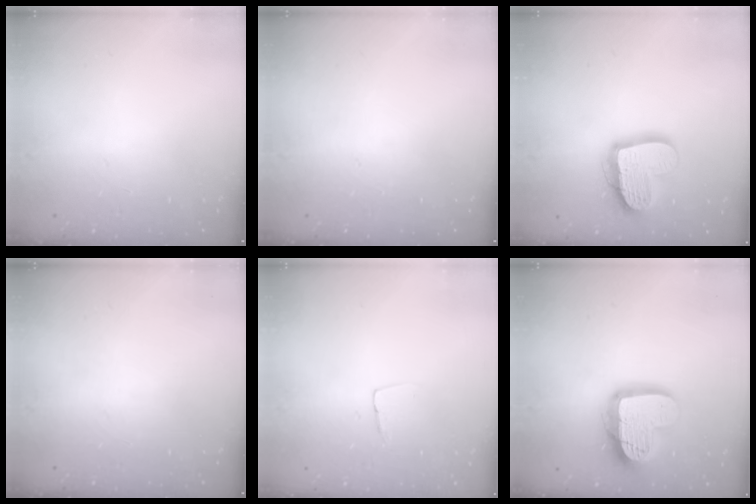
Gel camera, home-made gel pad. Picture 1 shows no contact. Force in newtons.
{"total": 0.0}
{"total": 16.9, "press": 16.8, "slide": 1.6}
{"total": 0.0}
{"total": 3.2, "press": 3.2, "slide": 0.2}
{"total": 16.5, "press": 16.4, "slide": 1.3}